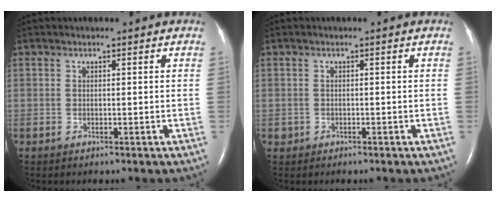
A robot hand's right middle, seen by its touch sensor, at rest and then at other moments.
{"total": 1.4, "force": [-0.6, 1.3, 0.0], "torque": [0.001, 0.006, -0.009]}